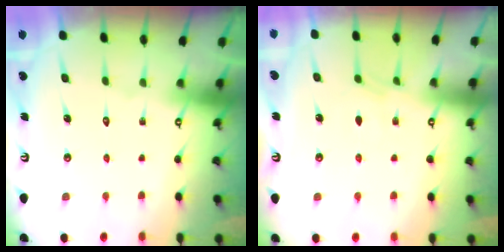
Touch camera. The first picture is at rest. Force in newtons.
{"total": 3.2, "press": 3.2, "slide": 0.5}